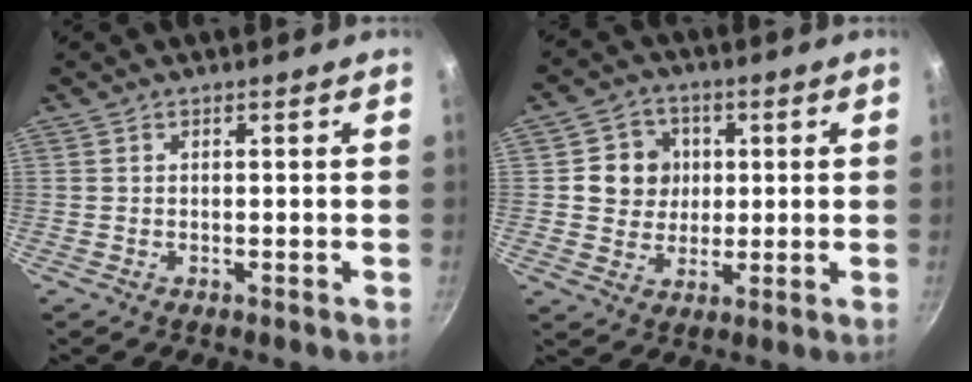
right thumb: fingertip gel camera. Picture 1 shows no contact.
{"total": 8.6, "force": [1.2, 7.9, 3.2], "torque": [-0.012, 0.003, 0.020]}